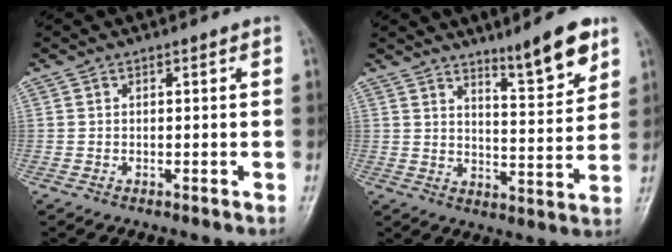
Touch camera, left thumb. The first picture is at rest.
{"total": 9.8, "force": [6.7, 1.8, 6.9], "torque": [-0.089, -0.054, 0.107]}